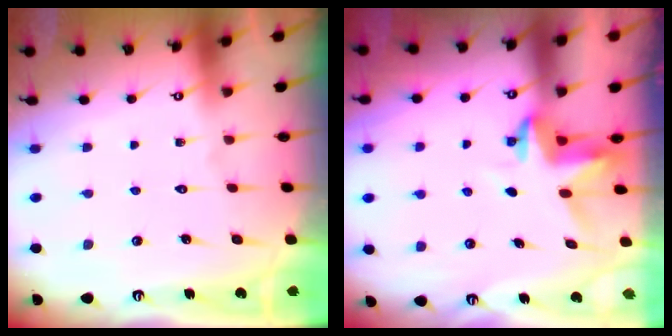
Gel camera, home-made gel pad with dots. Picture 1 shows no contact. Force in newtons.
{"total": 3.8, "press": 3.8, "slide": 0.3}